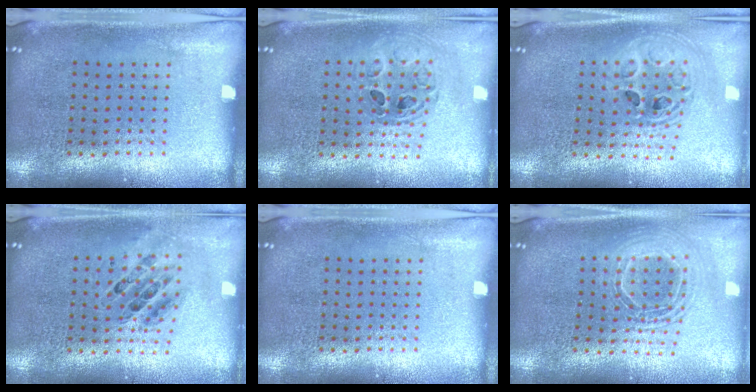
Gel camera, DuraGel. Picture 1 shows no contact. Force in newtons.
{"total": 0.7, "press": 0.7, "slide": 0.1}
{"total": 2.1, "press": 1.7, "slide": 1.2}
{"total": 0.7, "press": 0.7, "slide": 0.1}
{"total": 0.0}
{"total": 2.0, "press": 1.5, "slide": 1.3}